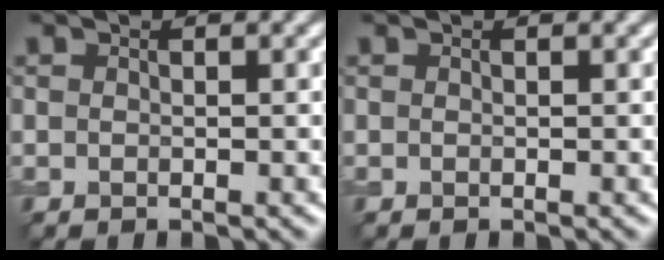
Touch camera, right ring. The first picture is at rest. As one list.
[{"total": 0.0}]